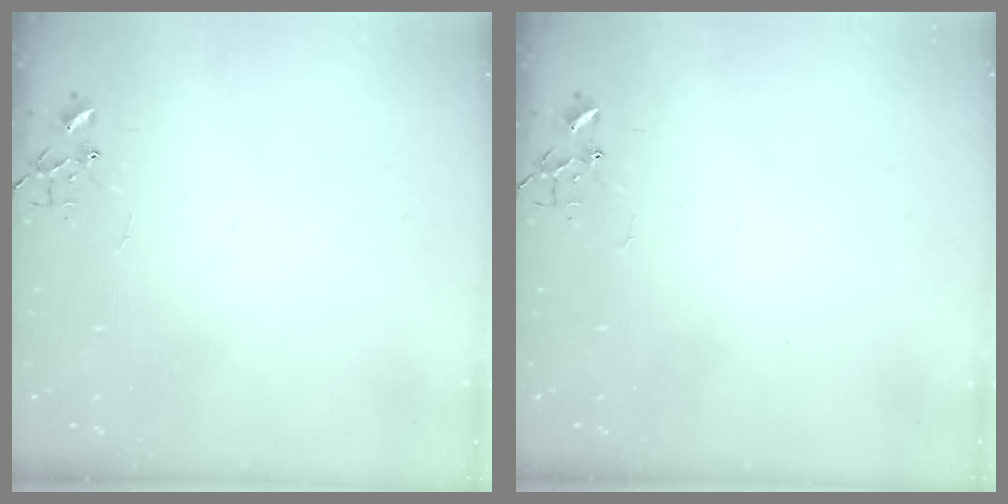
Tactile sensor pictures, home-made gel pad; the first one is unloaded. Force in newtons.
{"total": 0.0}